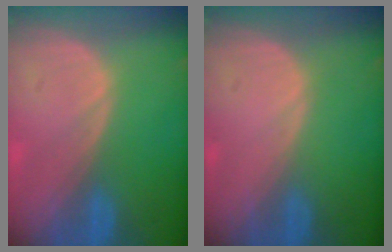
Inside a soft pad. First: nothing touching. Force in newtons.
{"total": 0.0}